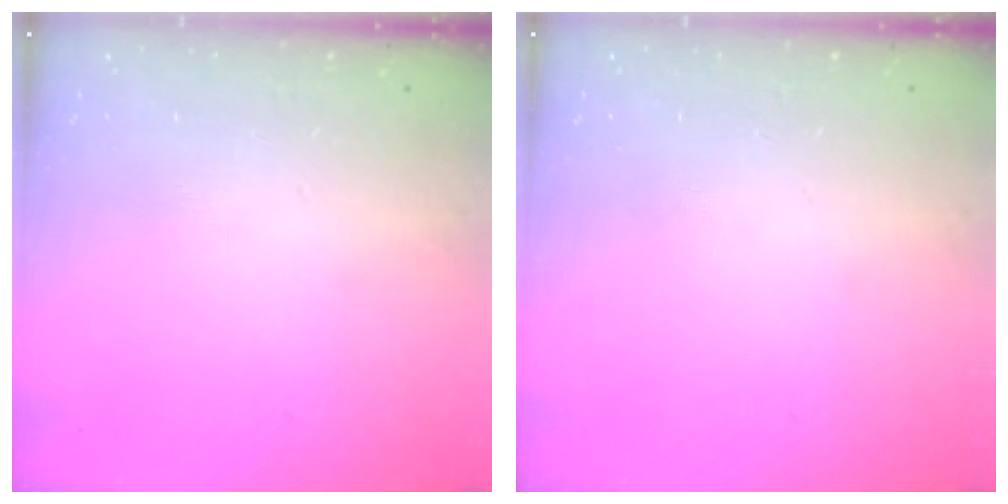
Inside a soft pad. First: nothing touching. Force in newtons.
{"total": 0.0}